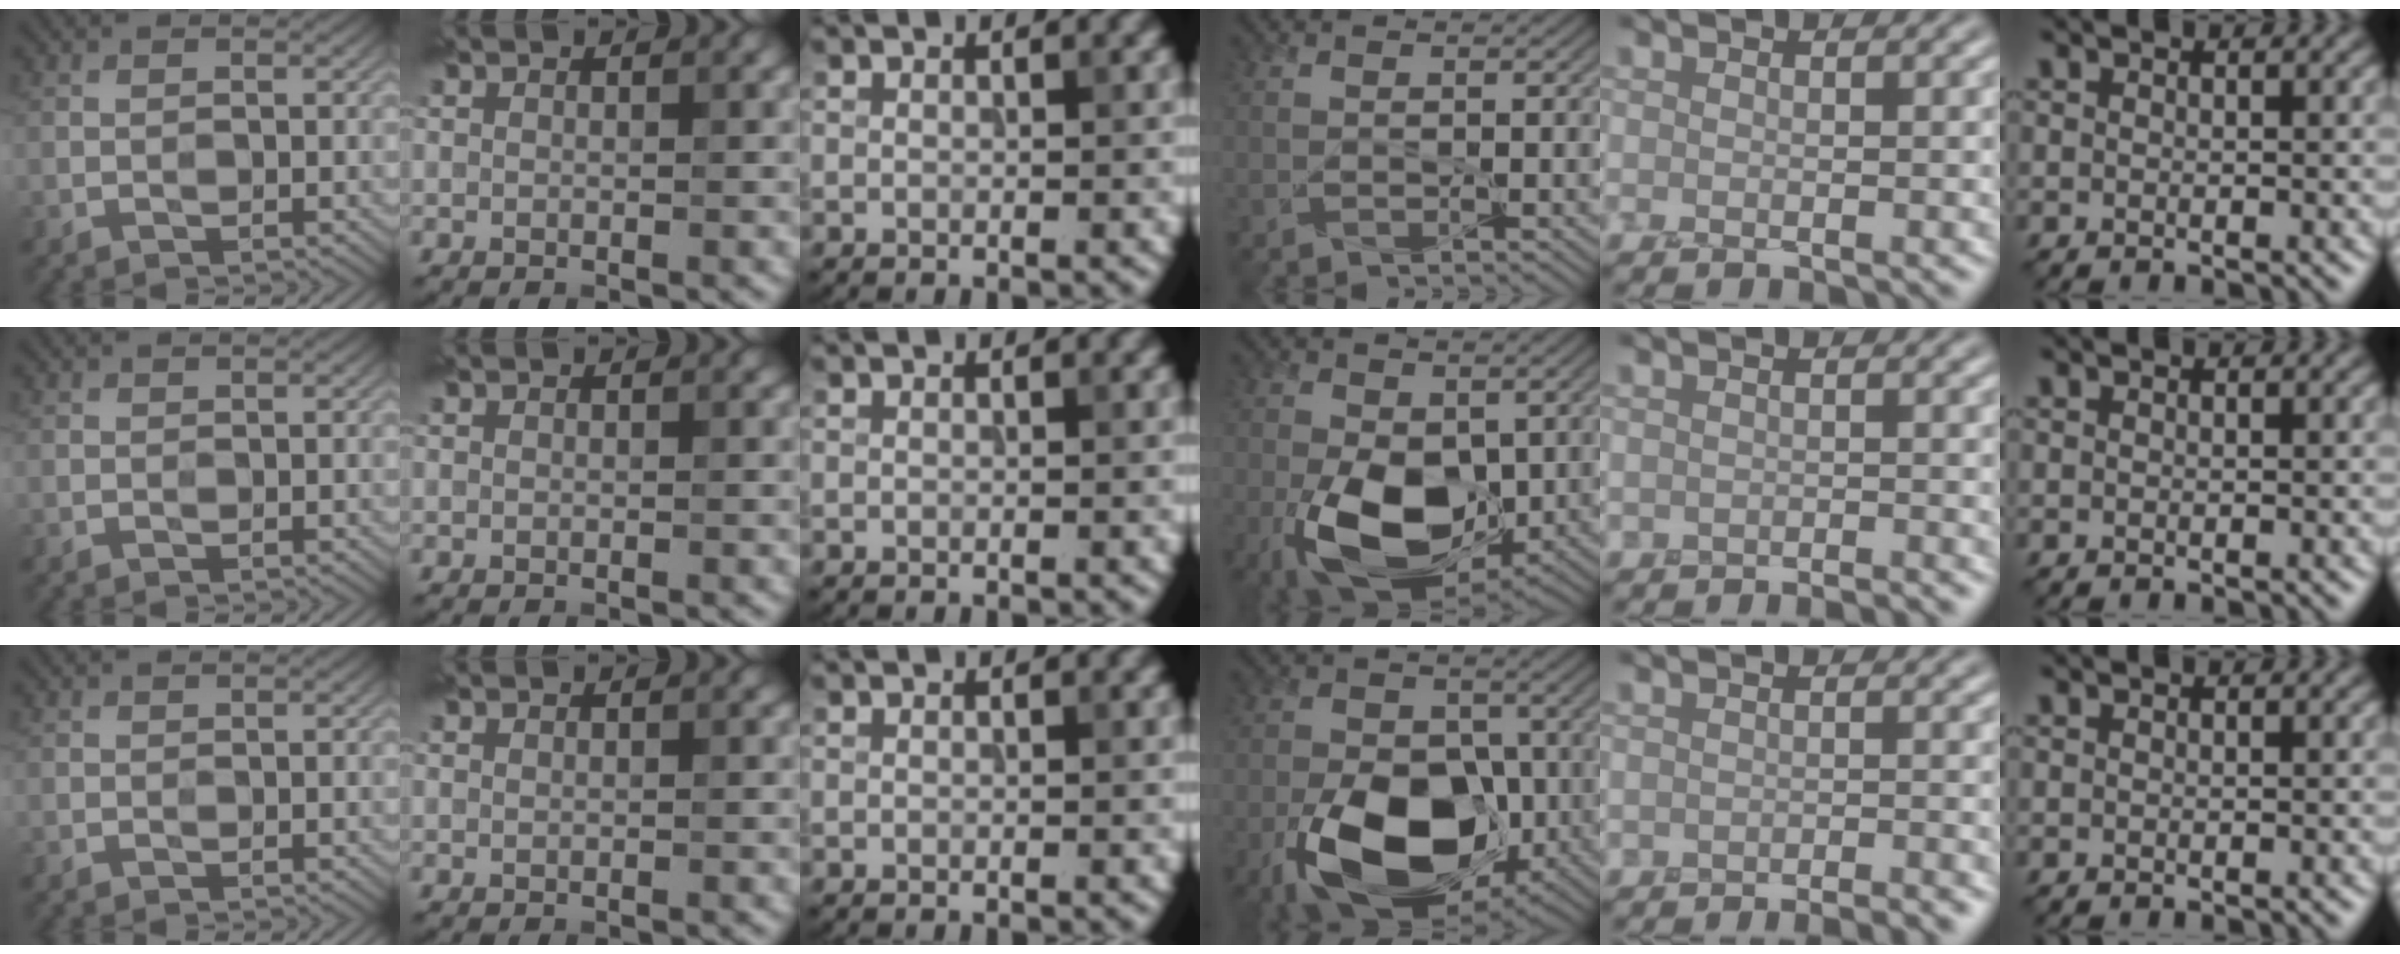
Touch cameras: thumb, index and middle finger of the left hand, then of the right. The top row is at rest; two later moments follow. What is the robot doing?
{"motion": "peel", "object": "bandage"}